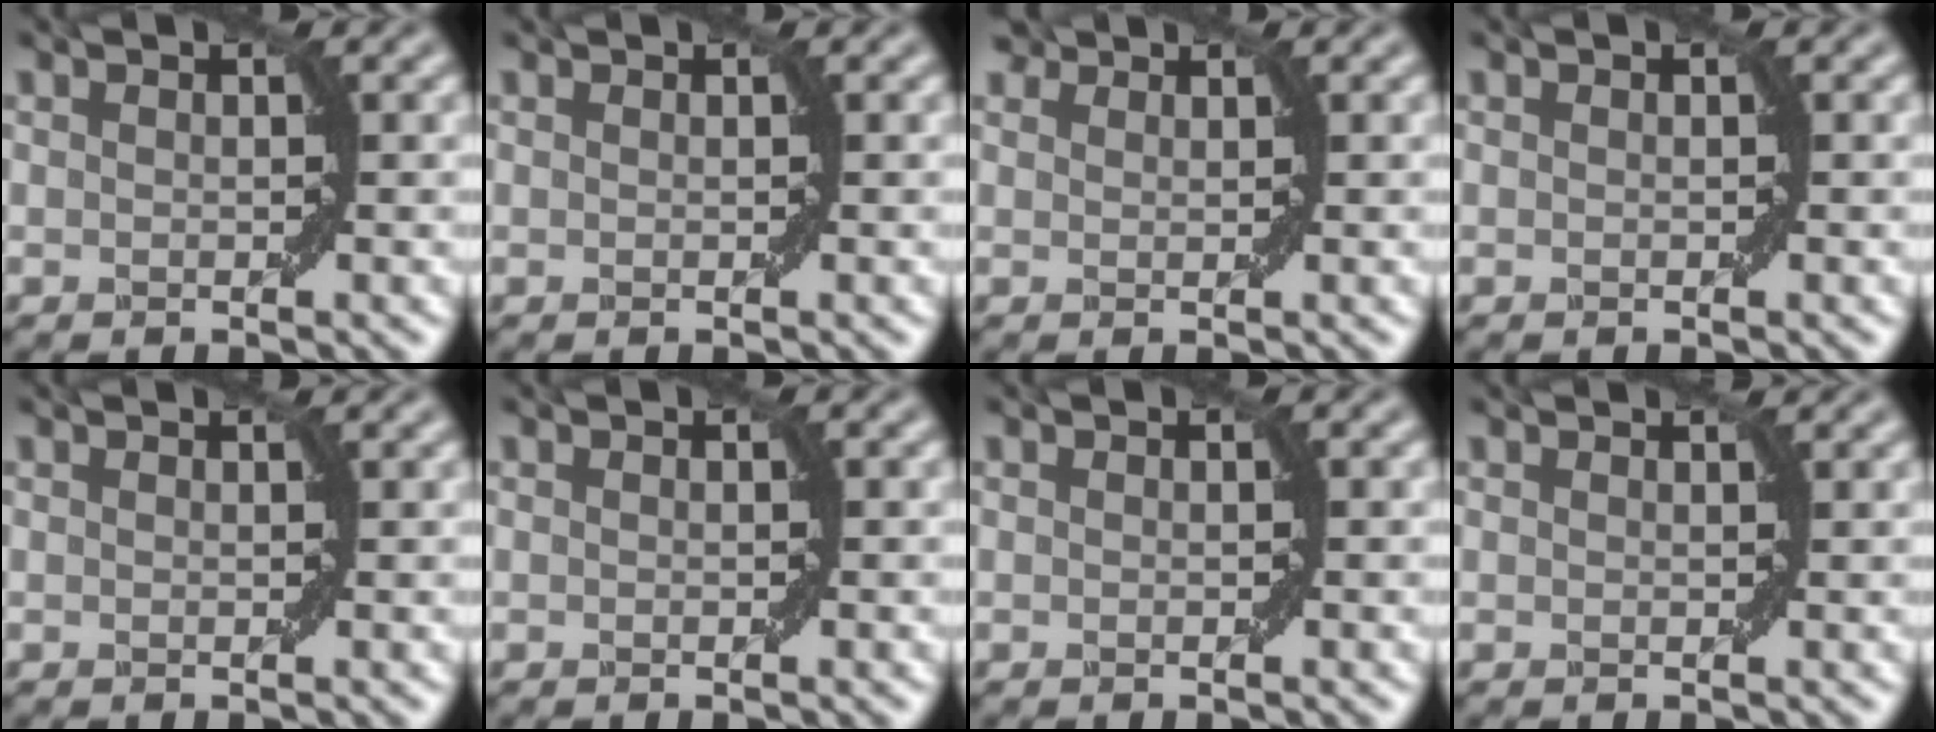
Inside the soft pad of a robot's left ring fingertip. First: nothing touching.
{"total": 0.0}
{"total": 1.7, "force": [1.5, 0.7, 0.4], "torque": [-0.007, -0.003, 0.022]}
{"total": 0.0}
{"total": 0.7, "force": [0.6, 0.0, 0.2], "torque": [-0.004, 0.001, 0.010]}
{"total": 0.0}
{"total": 0.0}
{"total": 1.0, "force": [1.0, 0.0, 0.3], "torque": [-0.008, -0.001, 0.013]}